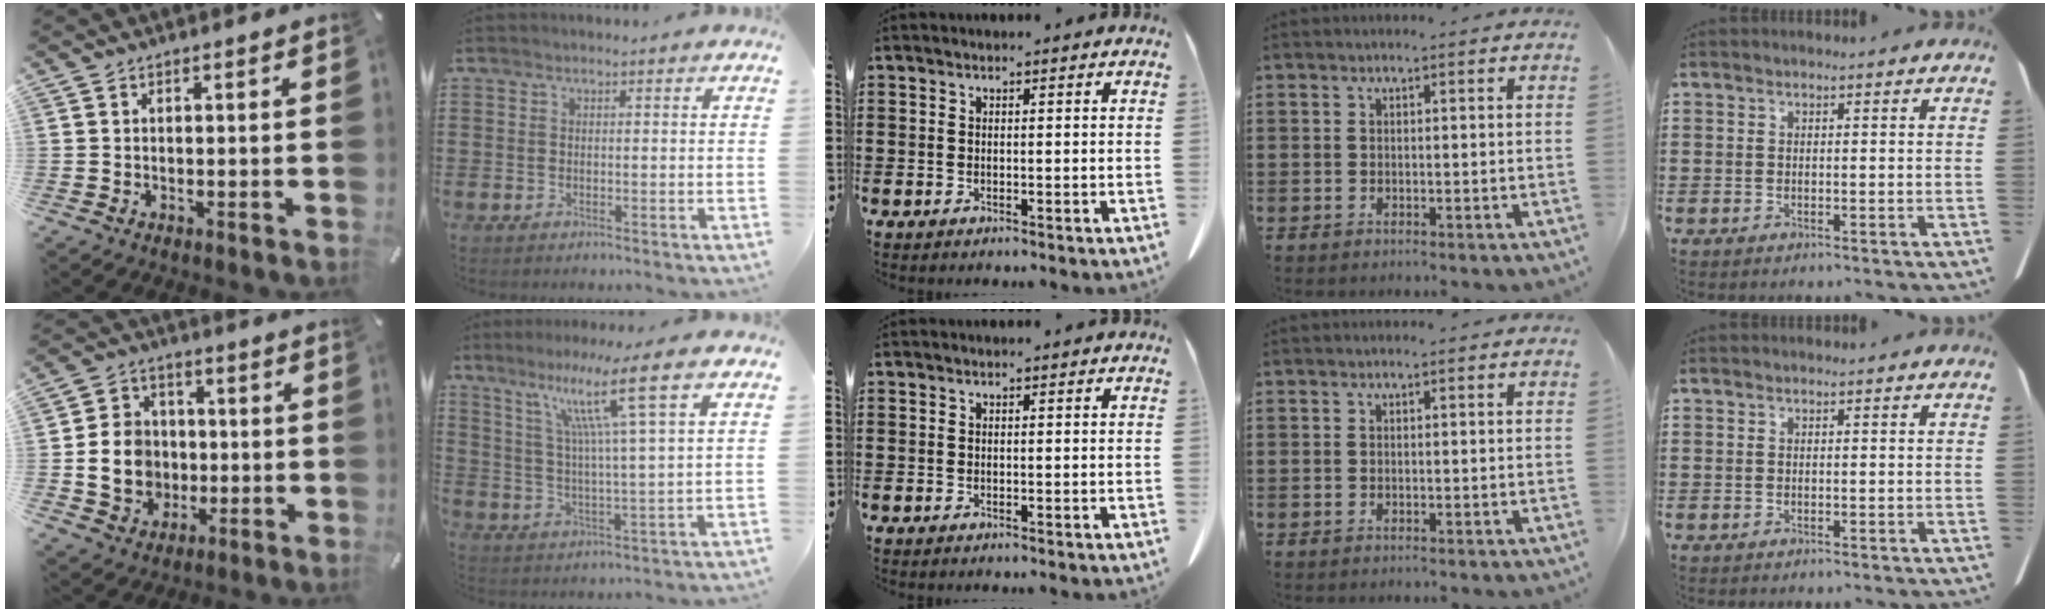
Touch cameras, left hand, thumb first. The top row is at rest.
{"thumb": {"total": 11.5, "force": [-1.4, 10.1, 5.4], "torque": [-0.130, 0.015, -0.022]}, "index": {"total": 11.8, "force": [7.0, -0.2, 9.5], "torque": [-0.185, -0.017, 0.107]}}